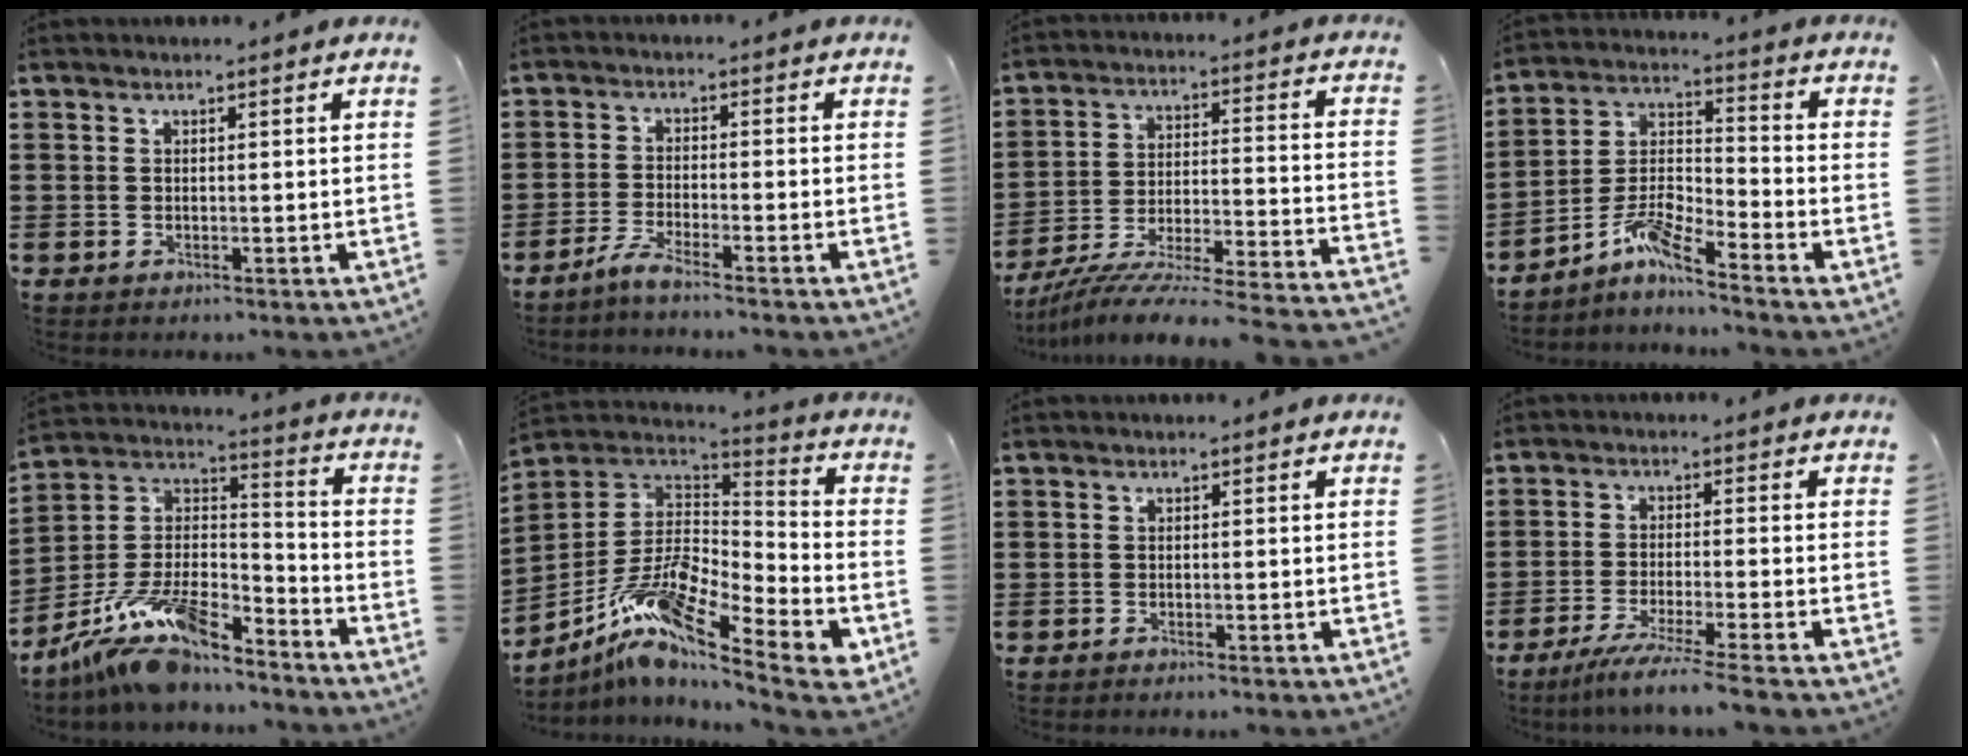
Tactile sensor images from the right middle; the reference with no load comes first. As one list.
[{"total": 3.3, "force": [-2.8, -0.2, 1.8], "torque": [-0.037, -0.003, -0.055]}, {"total": 6.5, "force": [-5.8, -0.7, 2.8], "torque": [-0.052, -0.022, -0.121]}, {"total": 7.0, "force": [-5.6, 1.0, 4.0], "torque": [-0.103, -0.014, -0.113]}, {"total": 12.7, "force": [-10.1, 3.3, 7.0], "torque": [-0.146, 0.017, -0.198]}, {"total": 11.9, "force": [-7.5, 3.9, 8.4], "torque": [-0.182, -0.006, -0.151]}, {"total": 0.6, "force": [-0.6, -0.1, 0.2], "torque": [-0.004, -0.002, -0.012]}, {"total": 5.0, "force": [-4.2, -0.6, 2.7], "torque": [-0.056, -0.021, -0.081]}]